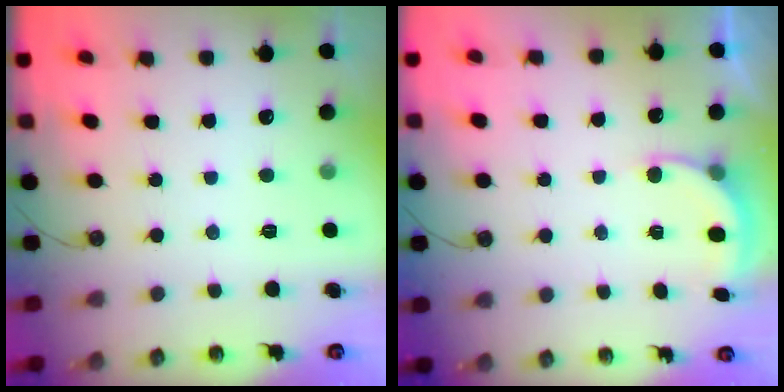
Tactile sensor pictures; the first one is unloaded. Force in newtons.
{"total": 3.5, "press": 3.4, "slide": 0.8}